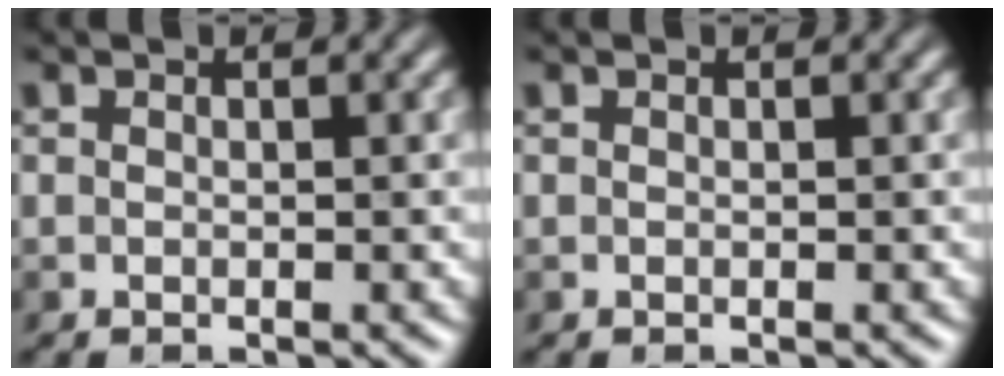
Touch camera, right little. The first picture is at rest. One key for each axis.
{"total": 0.0}